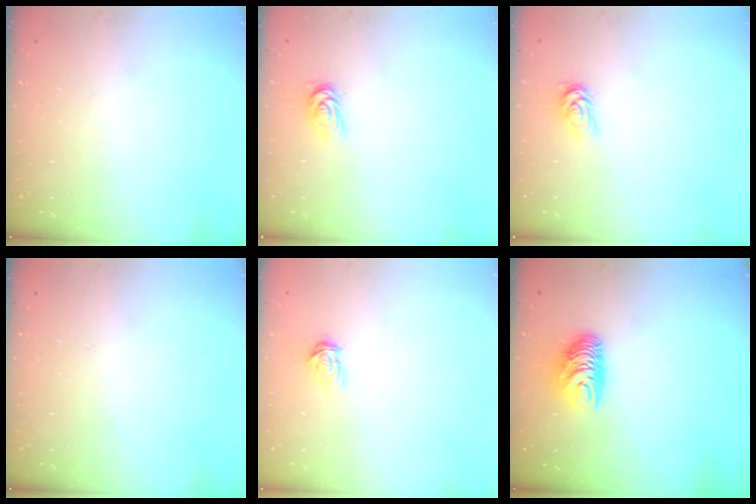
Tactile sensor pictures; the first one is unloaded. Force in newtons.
{"total": 2.5, "press": 2.5, "slide": 0.4}
{"total": 2.5, "press": 2.5, "slide": 0.4}
{"total": 0.0}
{"total": 3.5, "press": 3.5, "slide": 0.4}
{"total": 9.2, "press": 9.2, "slide": 0.5}